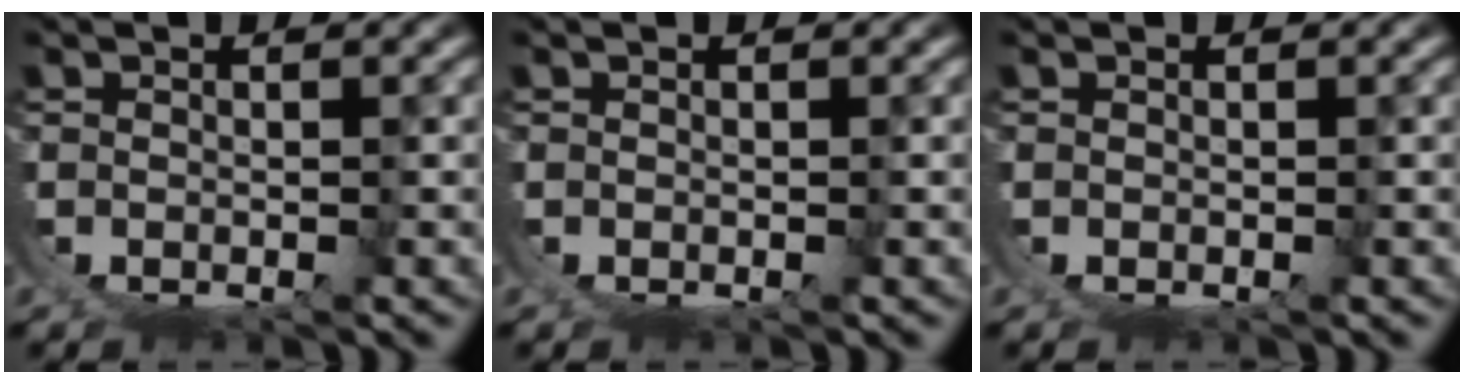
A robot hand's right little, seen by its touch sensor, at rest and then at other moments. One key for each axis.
{"total": 0.0}
{"total": 0.0}